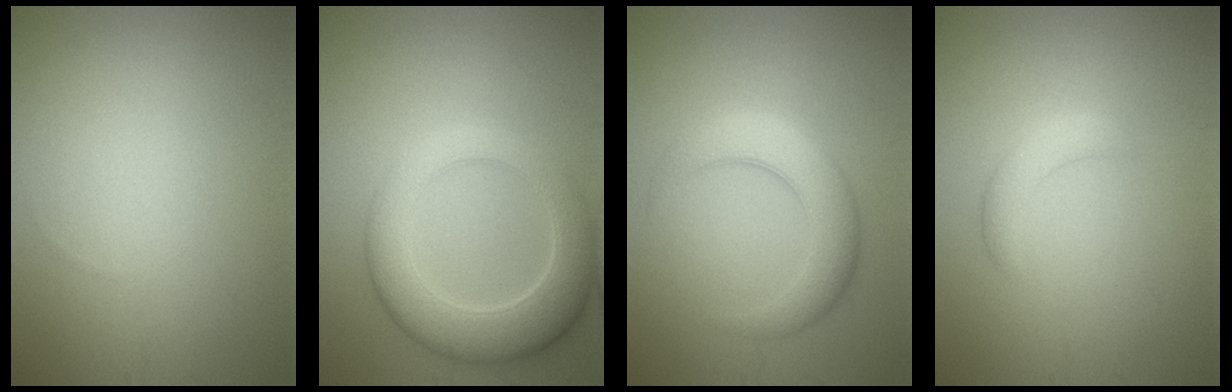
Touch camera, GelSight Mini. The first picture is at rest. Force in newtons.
{"total": 6.9, "press": 6.8, "slide": 0.5}
{"total": 4.8, "press": 4.8, "slide": 0.2}
{"total": 2.0, "press": 1.9, "slide": 0.2}